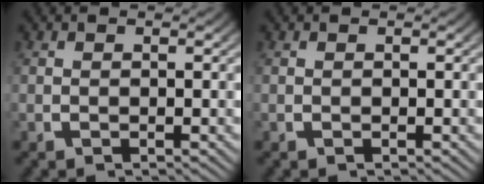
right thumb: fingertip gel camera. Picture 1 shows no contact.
{"total": 0.0}